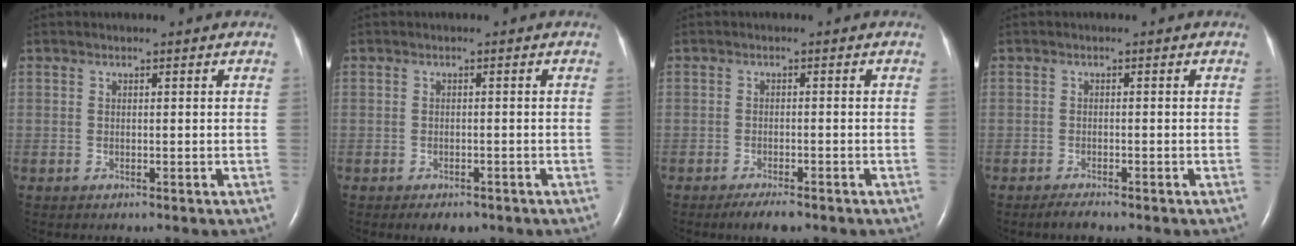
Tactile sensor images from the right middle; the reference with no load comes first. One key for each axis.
{"total": 2.9, "fx": -2.1, "fy": 1.4, "fz": 1.5, "tx": -0.014, "ty": -0.002, "tz": -0.021}
{"total": 3.2, "fx": -2.4, "fy": 0.7, "fz": 2.0, "tx": -0.036, "ty": -0.004, "tz": -0.038}
{"total": 1.7, "fx": -1.4, "fy": 0.2, "fz": 0.9, "tx": -0.026, "ty": -0.005, "tz": -0.025}